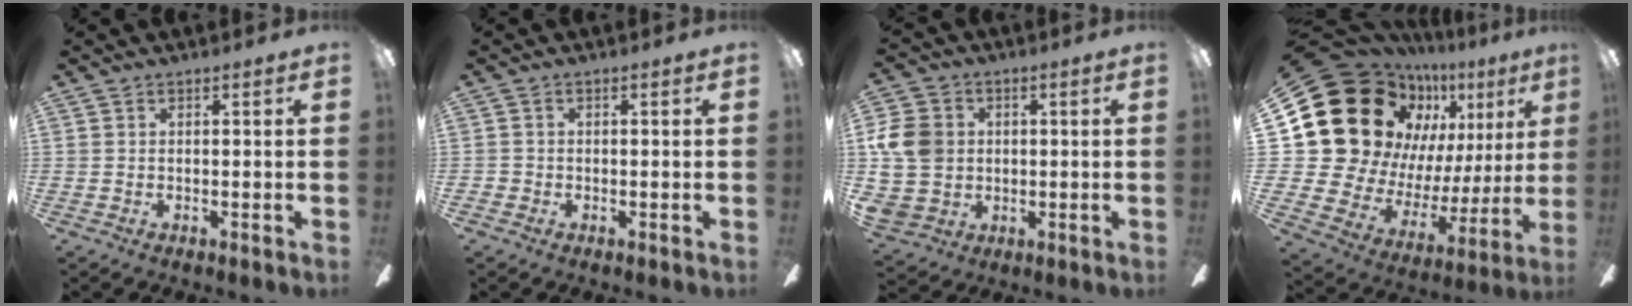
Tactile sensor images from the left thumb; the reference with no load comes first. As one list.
[{"total": 1.4, "force": [-0.8, 1.1, 0.3], "torque": [-0.004, 0.006, -0.018]}, {"total": 11.6, "force": [1.7, 10.3, 4.9], "torque": [-0.111, 0.010, 0.038]}, {"total": 26.5, "force": [12.9, 18.8, 13.6], "torque": [-0.245, -0.099, 0.271]}]